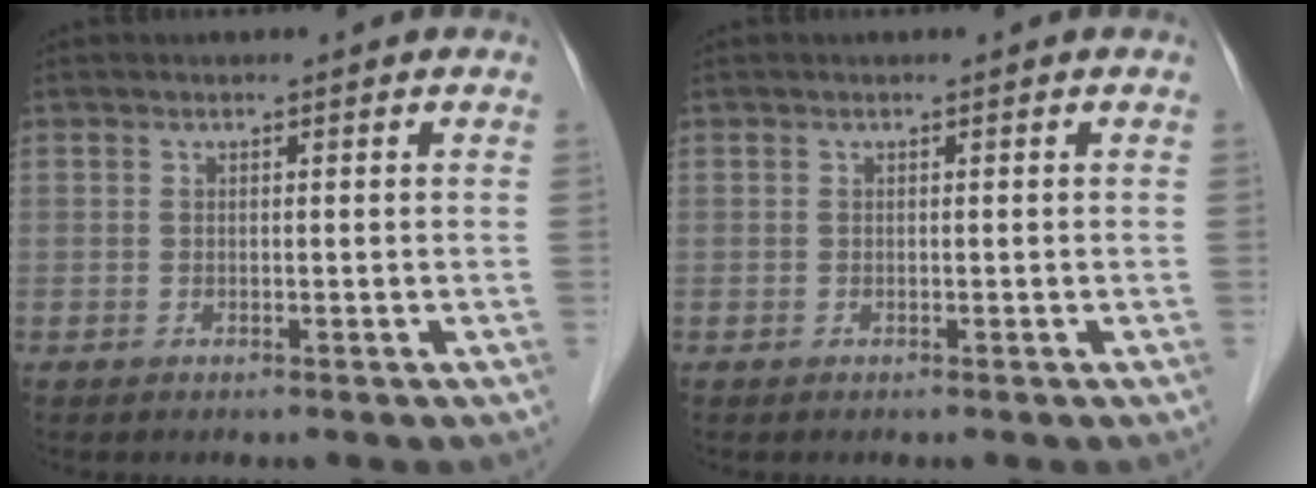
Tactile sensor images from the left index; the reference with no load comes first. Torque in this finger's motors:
{"motor_torque": [0.00, 0.00, 0.00, 0.00]}